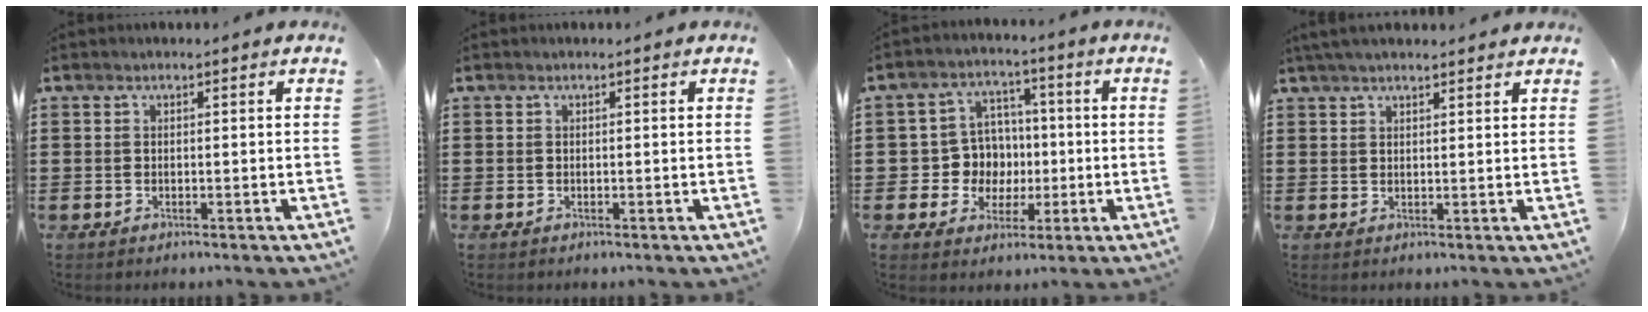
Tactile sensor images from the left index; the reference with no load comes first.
{"total": 0.0}
{"total": 7.3, "force": [0.0, 7.1, 1.8], "torque": [-0.056, 0.015, 0.004]}
{"total": 2.8, "force": [2.4, 0.4, 1.4], "torque": [-0.031, 0.005, 0.045]}